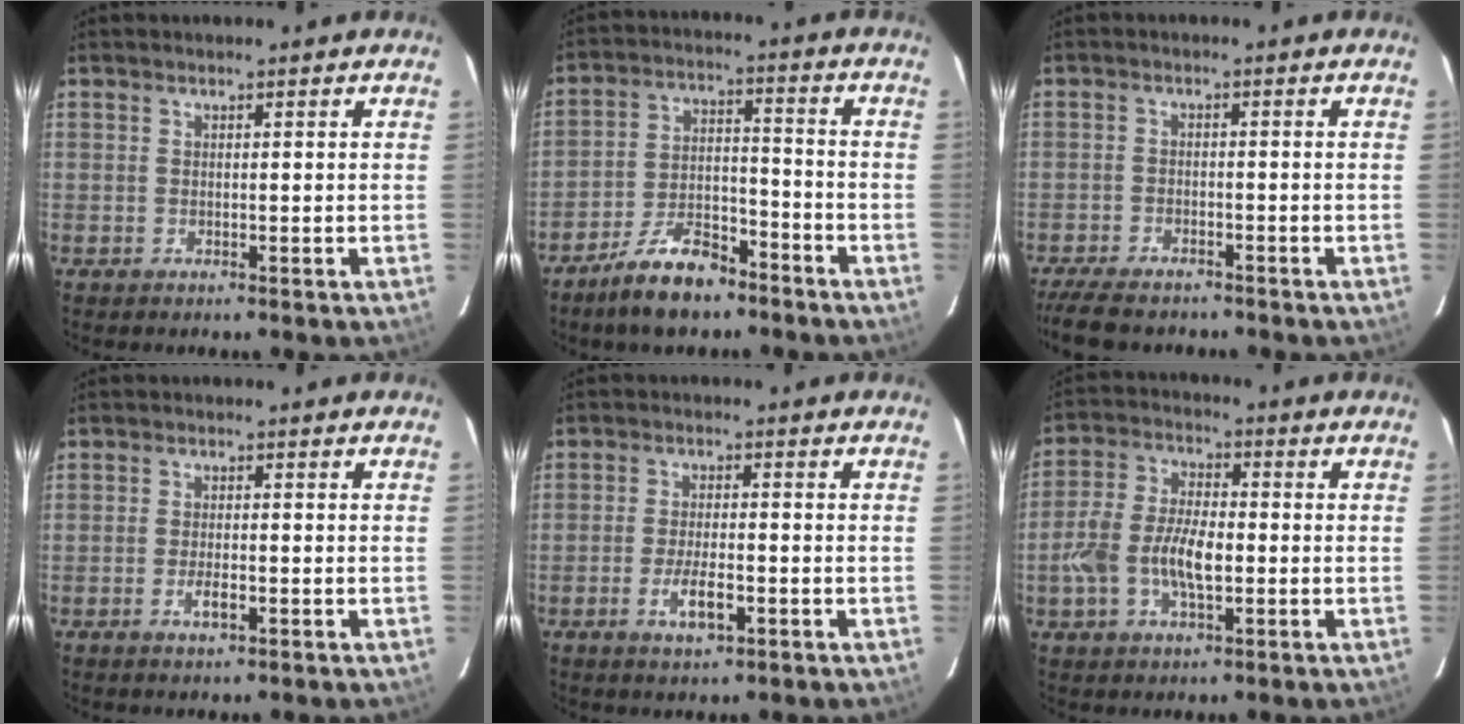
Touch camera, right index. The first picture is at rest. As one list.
[{"total": 11.0, "force": [-8.3, 4.5, 5.5], "torque": [-0.116, 0.014, -0.141]}, {"total": 8.7, "force": [-7.4, 2.8, 3.5], "torque": [-0.095, -0.019, -0.126]}, {"total": 2.8, "force": [-1.2, 0.9, 2.4], "torque": [-0.049, -0.004, -0.022]}, {"total": 5.6, "force": [-2.4, 1.7, 4.8], "torque": [-0.098, -0.008, -0.040]}, {"total": 10.3, "force": [-2.3, 4.9, 8.8], "torque": [-0.180, 0.008, -0.043]}]